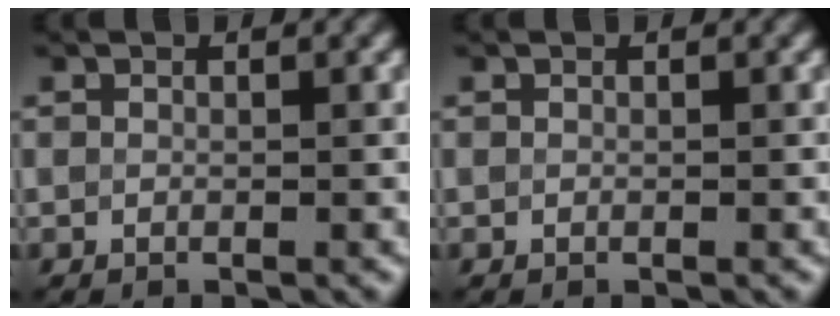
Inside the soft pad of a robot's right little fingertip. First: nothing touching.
{"total": 0.0}